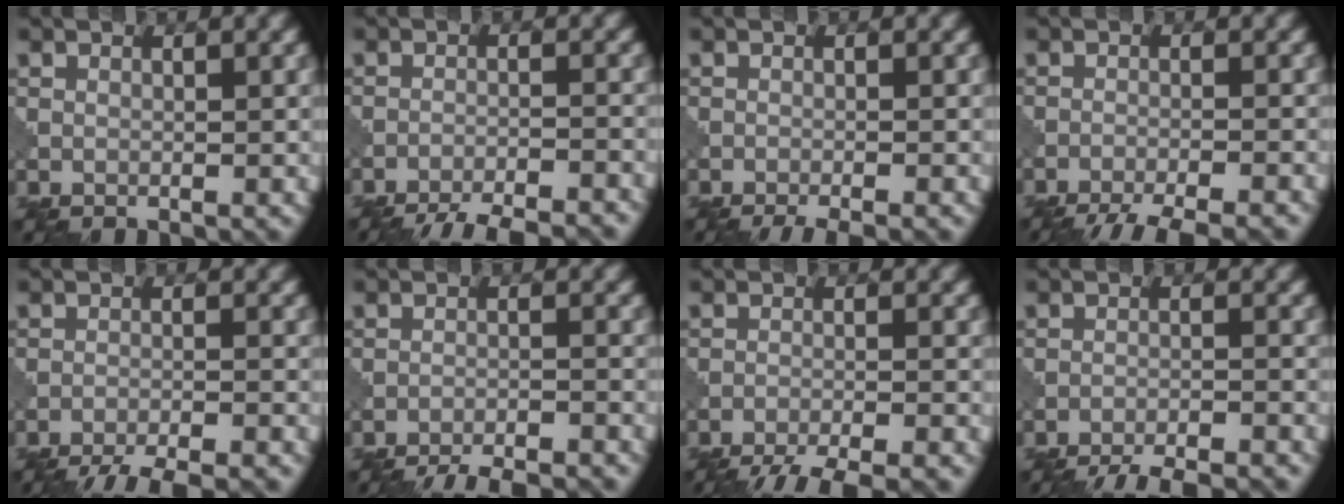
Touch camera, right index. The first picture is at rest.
{"total": 9.9, "force": [-9.3, 1.9, 2.9], "torque": [-0.034, -0.004, -0.129]}
{"total": 3.1, "force": [-2.5, 0.5, 1.8], "torque": [-0.024, -0.001, -0.042]}
{"total": 7.2, "force": [-6.5, 1.1, 2.9], "torque": [-0.042, -0.010, -0.099]}
{"total": 8.5, "force": [-7.9, 1.5, 2.8], "torque": [-0.036, -0.005, -0.114]}
{"total": 9.7, "force": [-9.2, 1.8, 2.4], "torque": [-0.025, 0.002, -0.125]}
{"total": 8.1, "force": [-7.3, 1.3, 3.1], "torque": [-0.045, -0.011, -0.110]}
{"total": 9.5, "force": [-9.0, 1.7, 2.6], "torque": [-0.030, 0.000, -0.124]}